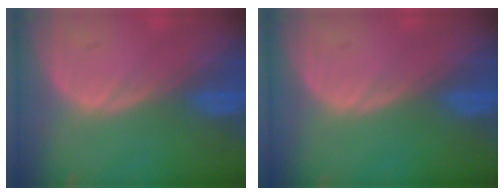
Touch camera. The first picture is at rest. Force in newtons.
{"total": 0.0}